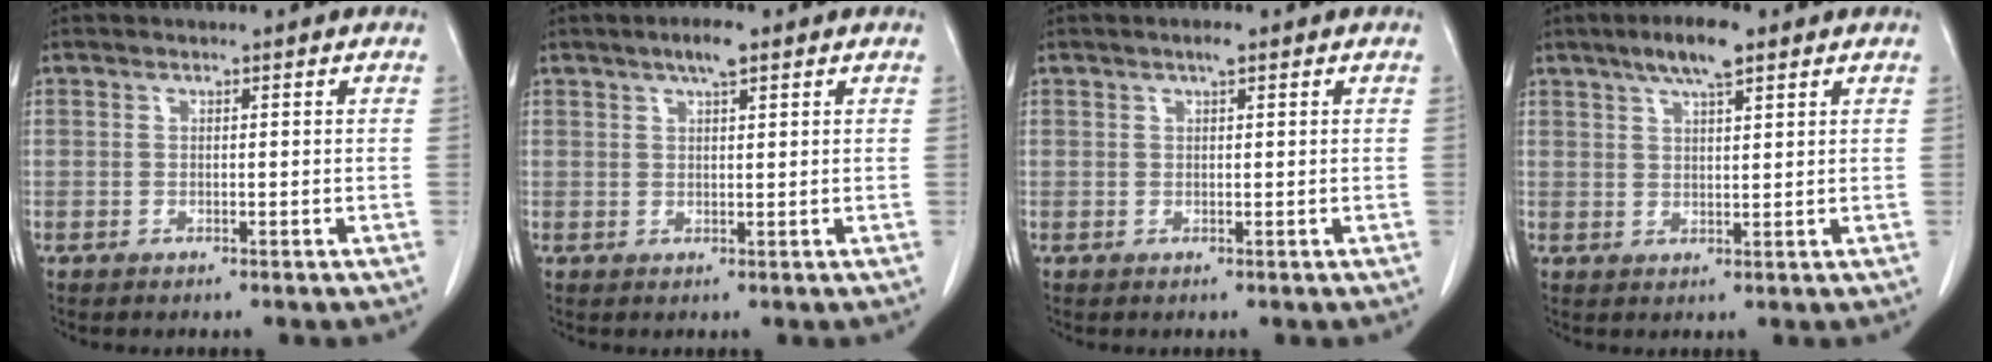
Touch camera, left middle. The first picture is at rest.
{"total": 3.2, "force": [2.1, 0.6, 2.4], "torque": [-0.045, 0.006, 0.034]}
{"total": 1.2, "force": [0.7, 0.2, 0.9], "torque": [-0.017, 0.002, 0.012]}
{"total": 6.0, "force": [3.9, 1.0, 4.4], "torque": [-0.081, 0.009, 0.066]}